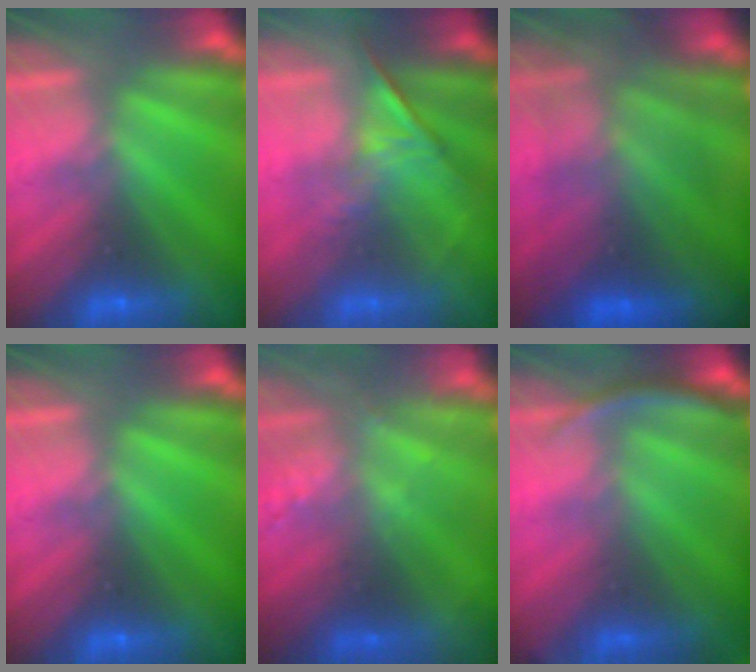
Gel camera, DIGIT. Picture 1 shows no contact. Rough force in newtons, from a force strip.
{"total": 1.3}
{"total": 6.1}
{"total": 0.0}
{"total": 2.4}
{"total": 3.3}